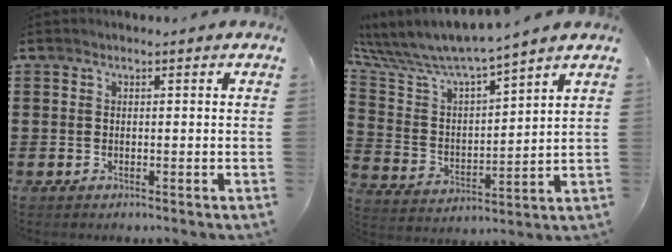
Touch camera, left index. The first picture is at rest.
{"total": 6.7, "force": [6.5, 0.2, 1.7], "torque": [-0.068, -0.054, 0.109]}